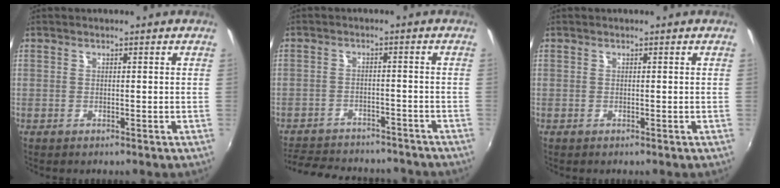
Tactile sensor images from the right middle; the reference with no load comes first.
{"total": 17.4, "force": [-15.0, 6.0, 6.5], "torque": [-0.144, 0.004, -0.202]}
{"total": 0.0}